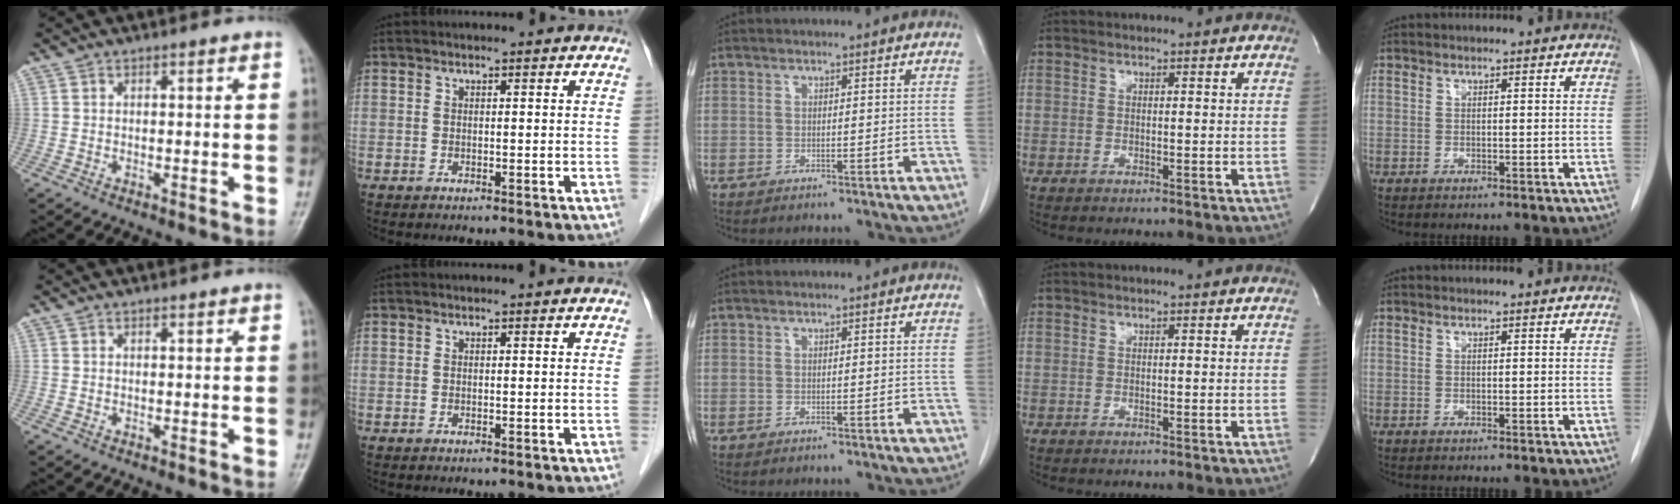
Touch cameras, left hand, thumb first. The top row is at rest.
{}